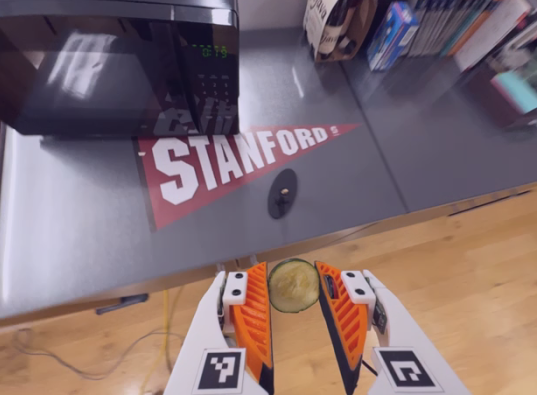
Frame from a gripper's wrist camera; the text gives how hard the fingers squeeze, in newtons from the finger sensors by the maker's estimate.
{"total": 4.5, "left": 4.4, "right": 4.6}